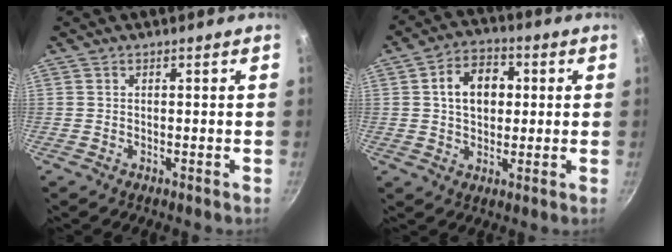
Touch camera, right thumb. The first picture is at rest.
{"total": 9.6, "force": [1.6, 6.9, 6.5], "torque": [-0.076, 0.012, 0.019]}